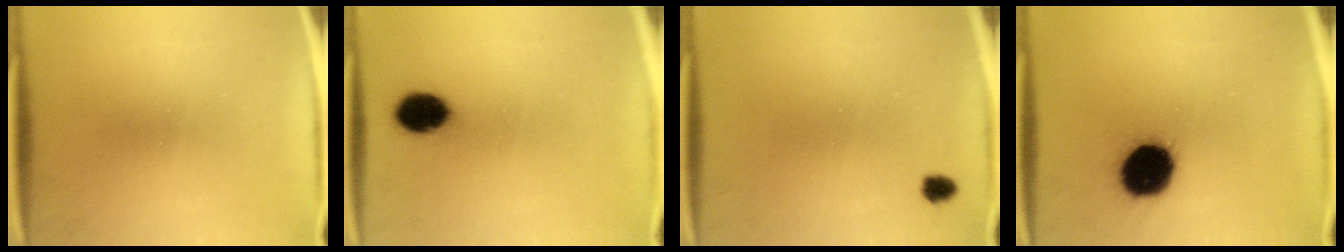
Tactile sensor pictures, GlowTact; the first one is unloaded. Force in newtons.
{"total": 7.9}
{"total": 1.8}
{"total": 17.3}